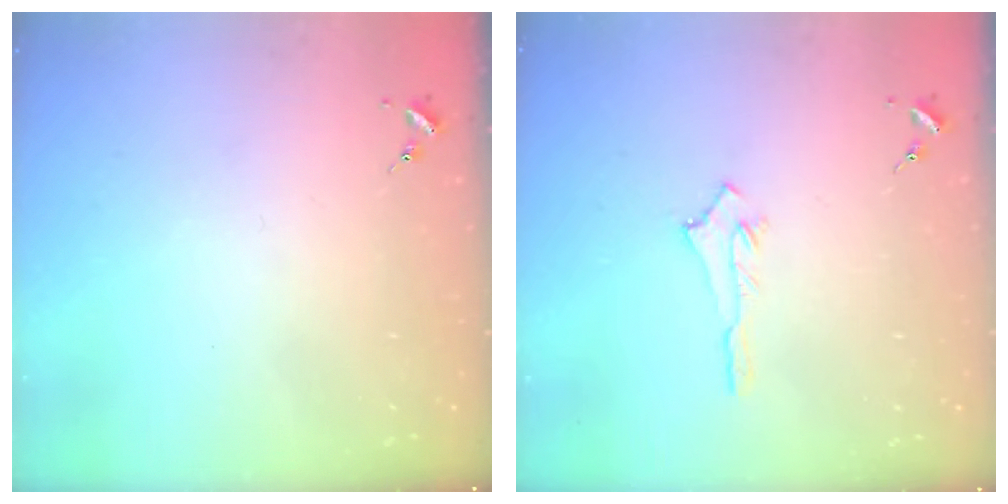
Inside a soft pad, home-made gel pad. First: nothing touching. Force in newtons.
{"total": 2.5, "press": 2.5, "slide": 0.4}